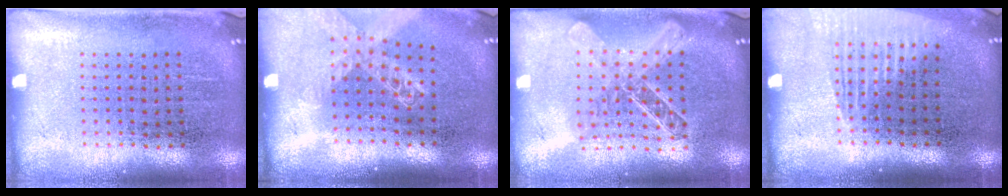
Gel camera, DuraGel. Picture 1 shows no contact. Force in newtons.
{"total": 1.4, "press": 1.3, "slide": 0.4}
{"total": 1.9, "press": 1.6, "slide": 1.0}
{"total": 1.3, "press": 1.2, "slide": 0.6}